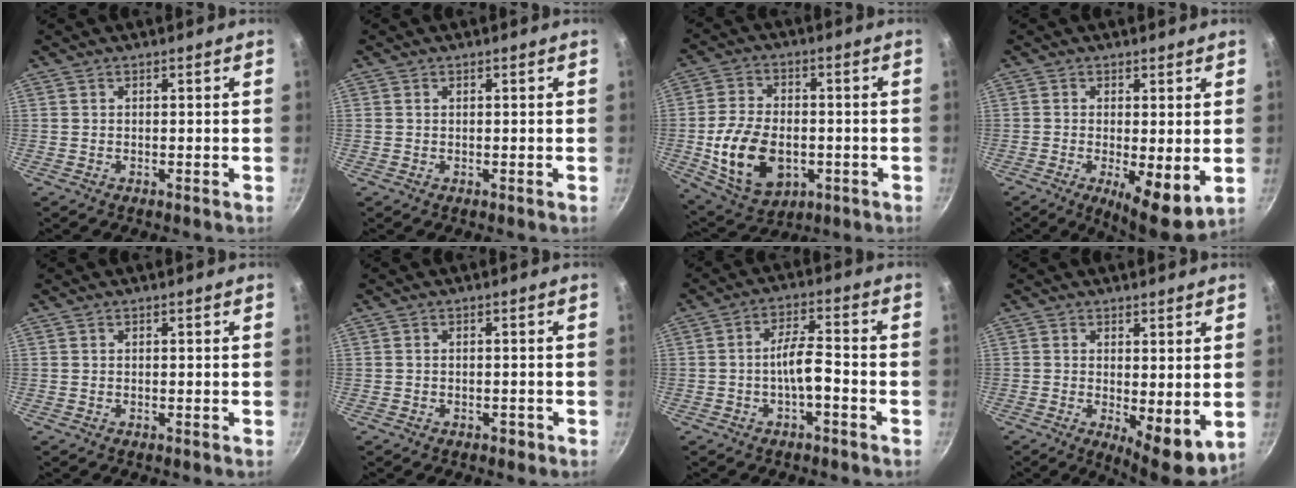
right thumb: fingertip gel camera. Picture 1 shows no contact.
{"total": 0.0}
{"total": 15.6, "force": [-3.1, 10.2, 11.4], "torque": [-0.196, 0.007, -0.040]}
{"total": 8.6, "force": [-1.1, 2.6, 8.2], "torque": [-0.117, -0.018, -0.010]}
{"total": 0.0}
{"total": 1.2, "force": [-0.8, 0.8, 0.6], "torque": [-0.004, 0.011, -0.004]}
{"total": 5.7, "force": [-2.3, 1.7, 4.9], "torque": [-0.087, 0.033, -0.041]}
{"total": 7.8, "force": [0.1, 2.9, 7.3], "torque": [-0.095, -0.024, 0.007]}